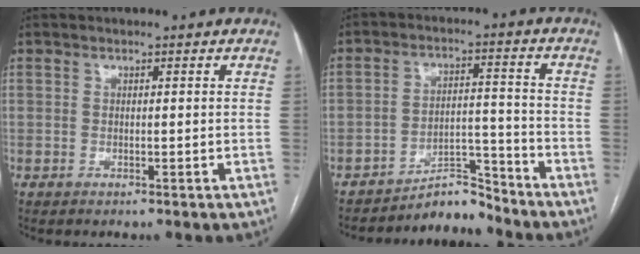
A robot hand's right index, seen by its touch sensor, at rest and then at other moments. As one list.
[{"total": 5.7, "force": [-5.6, 0.9, 0.0], "torque": [0.006, 0.035, -0.088]}]